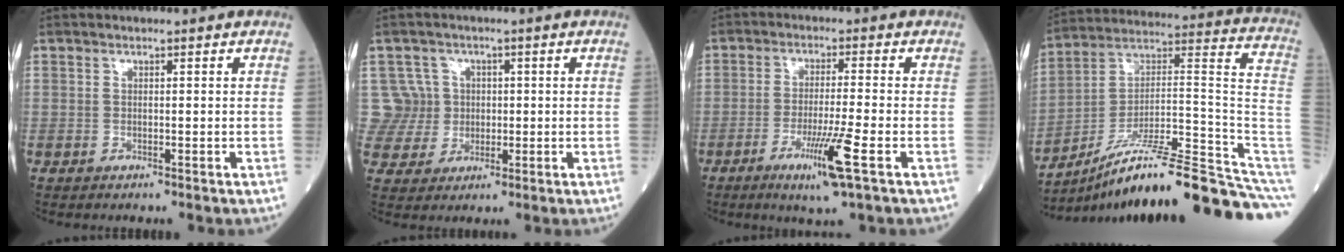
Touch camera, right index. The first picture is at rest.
{"total": 6.2, "force": [1.2, 6.1, -0.4], "torque": [0.024, 0.021, 0.026]}
{"total": 7.6, "force": [-3.6, -0.7, 6.7], "torque": [-0.122, -0.020, -0.063]}
{"total": 24.5, "force": [-19.1, 0.5, 15.4], "torque": [-0.136, 0.049, -0.298]}